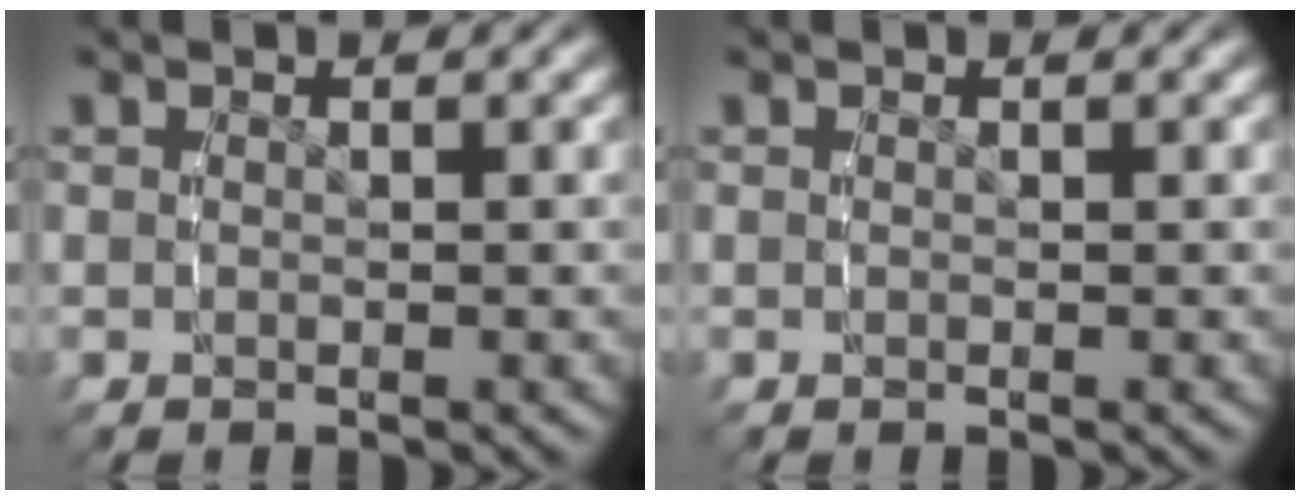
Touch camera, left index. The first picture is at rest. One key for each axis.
{"total": 0.0}